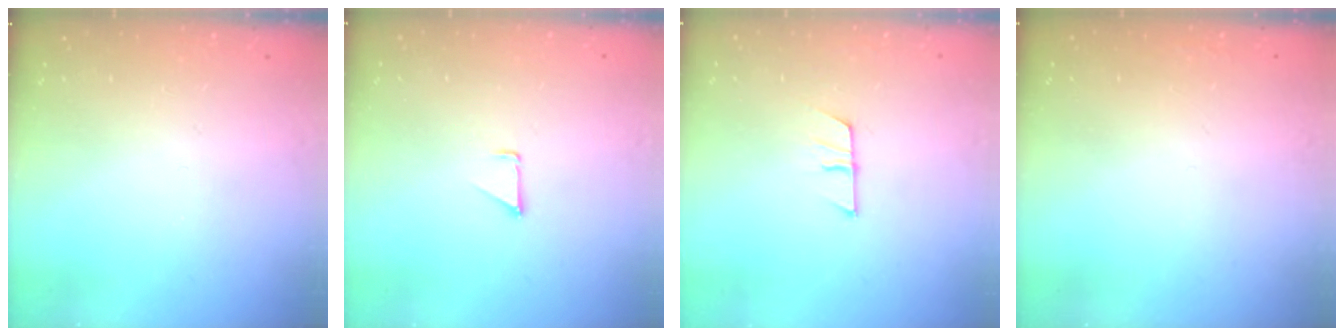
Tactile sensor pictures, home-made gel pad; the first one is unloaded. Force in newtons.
{"total": 0.9, "press": 0.9, "slide": 0.1}
{"total": 7.1, "press": 7.1, "slide": 0.6}
{"total": 1.6, "press": 1.5, "slide": 0.1}